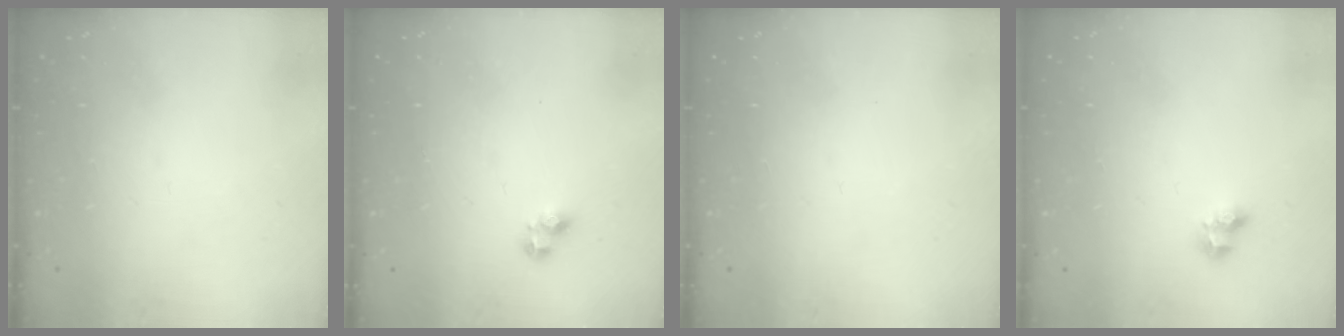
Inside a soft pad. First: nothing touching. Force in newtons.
{"total": 2.8, "press": 2.8, "slide": 0.3}
{"total": 0.0}
{"total": 2.7, "press": 2.5, "slide": 1.0}